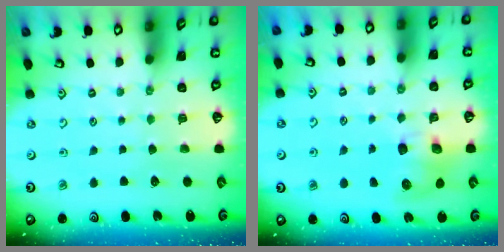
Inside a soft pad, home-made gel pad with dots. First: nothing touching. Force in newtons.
{"total": 7.4, "press": 7.3, "slide": 1.0}